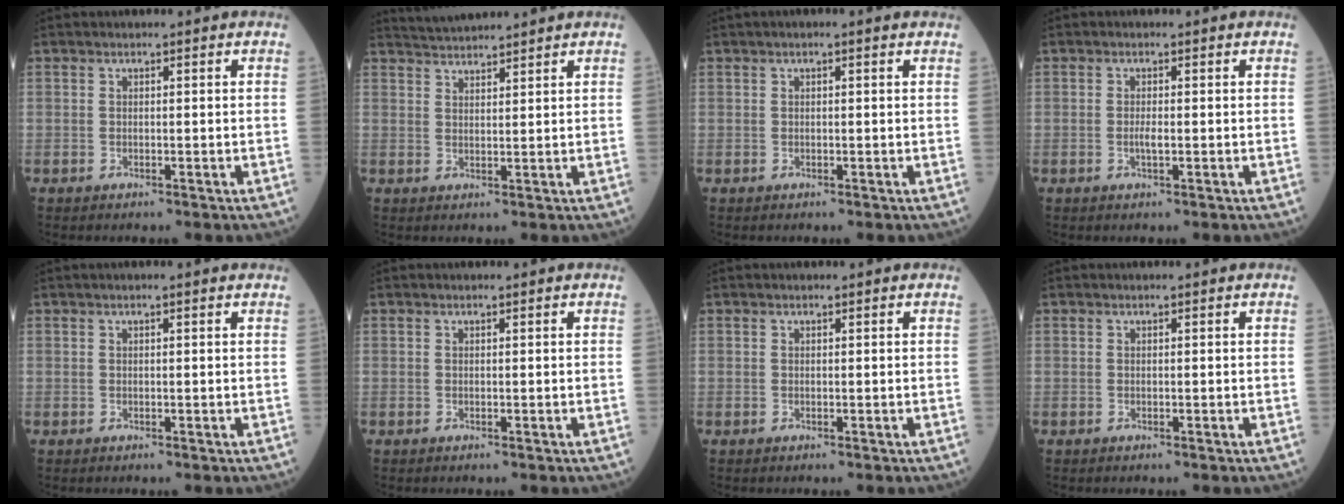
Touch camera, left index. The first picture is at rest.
{"total": 4.0, "force": [3.9, -0.6, 0.5], "torque": [-0.016, 0.022, 0.073]}
{"total": 0.9, "force": [0.2, 0.1, 0.8], "torque": [-0.019, 0.005, -0.003]}
{"total": 1.3, "force": [-0.7, 0.3, 1.1], "torque": [-0.026, -0.007, -0.012]}
{"total": 0.6, "force": [0.3, -0.1, 0.6], "torque": [-0.012, 0.005, 0.002]}
{"total": 0.0}
{"total": 0.0}
{"total": 0.0}